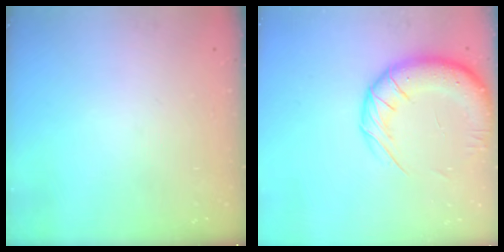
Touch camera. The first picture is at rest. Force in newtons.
{"total": 14.8, "press": 14.3, "slide": 3.9}